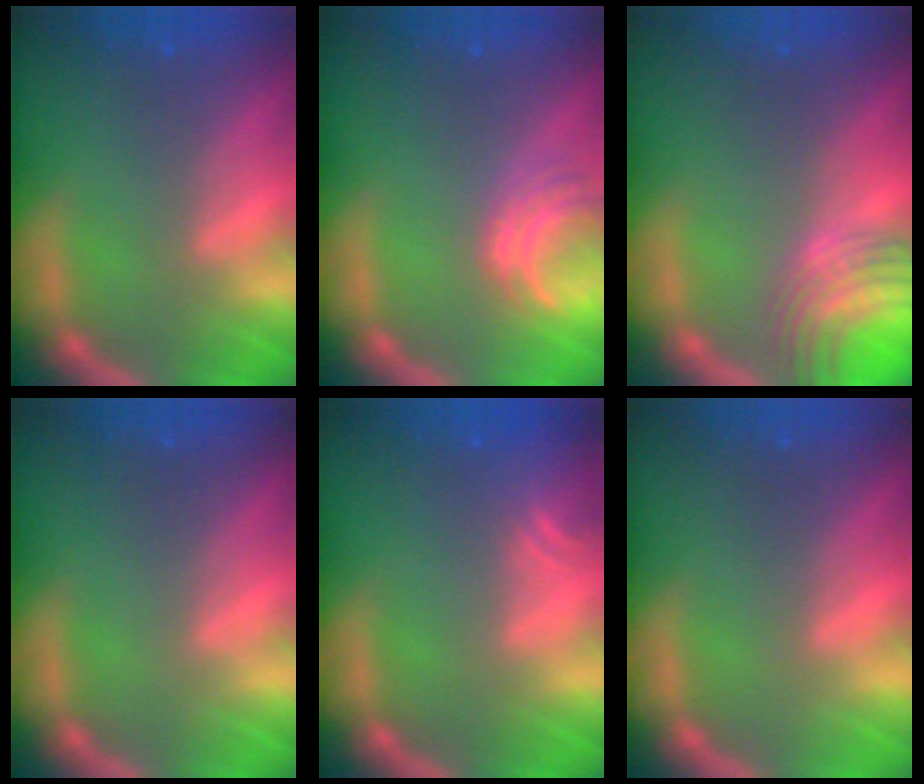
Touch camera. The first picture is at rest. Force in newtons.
{"total": 3.0}
{"total": 7.5}
{"total": 0.0}
{"total": 2.4}
{"total": 0.0}